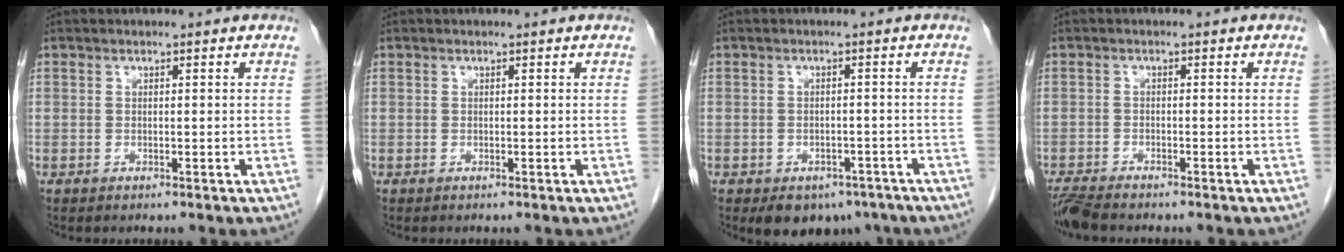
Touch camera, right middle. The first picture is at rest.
{"total": 0.0}
{"total": 6.7, "force": [-4.7, 4.1, 2.4], "torque": [-0.025, 0.005, -0.057]}
{"total": 4.4, "force": [-4.0, 0.6, 1.8], "torque": [-0.034, -0.016, -0.072]}